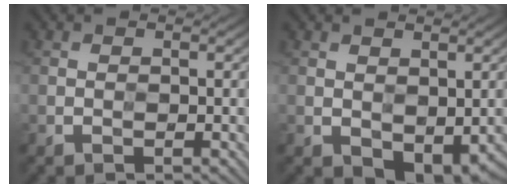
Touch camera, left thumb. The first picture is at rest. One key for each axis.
{"total": 4.0, "fx": -0.9, "fy": 2.4, "fz": 3.1, "tx": -0.050, "ty": -0.012, "tz": -0.008}